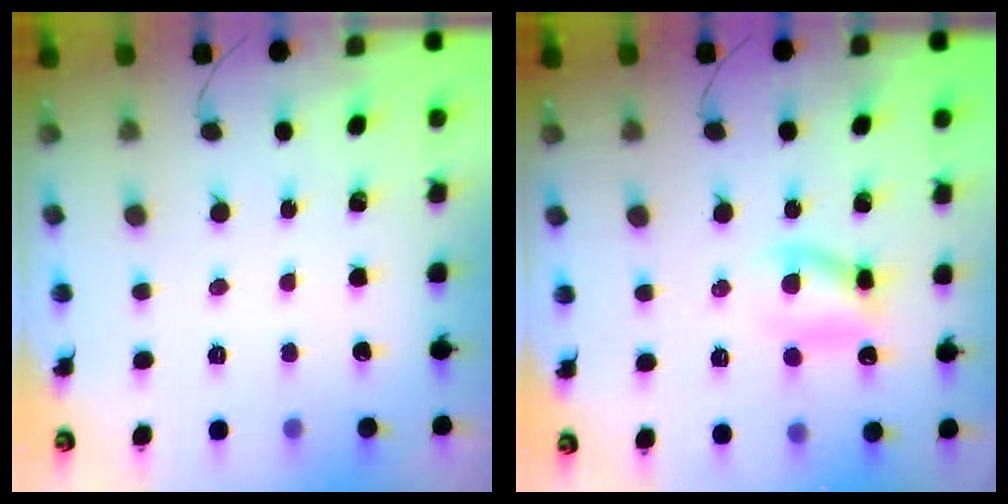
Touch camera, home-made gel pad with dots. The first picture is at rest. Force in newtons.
{"total": 8.2, "press": 8.0, "slide": 1.8}